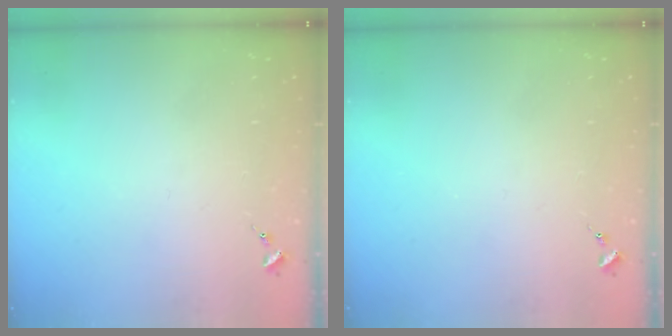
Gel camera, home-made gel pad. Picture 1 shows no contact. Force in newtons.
{"total": 0.0}